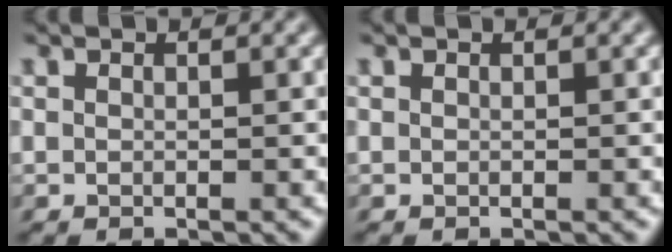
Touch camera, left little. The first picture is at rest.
{"total": 0.0}